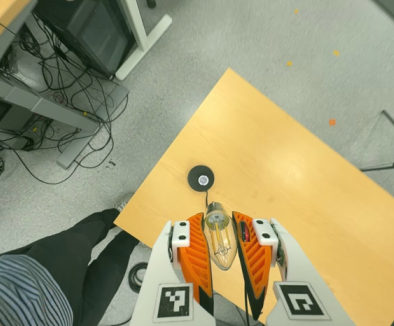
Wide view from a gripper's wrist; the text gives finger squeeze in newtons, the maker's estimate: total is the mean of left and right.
{"total": 22.7, "left": 24.6, "right": 20.9}